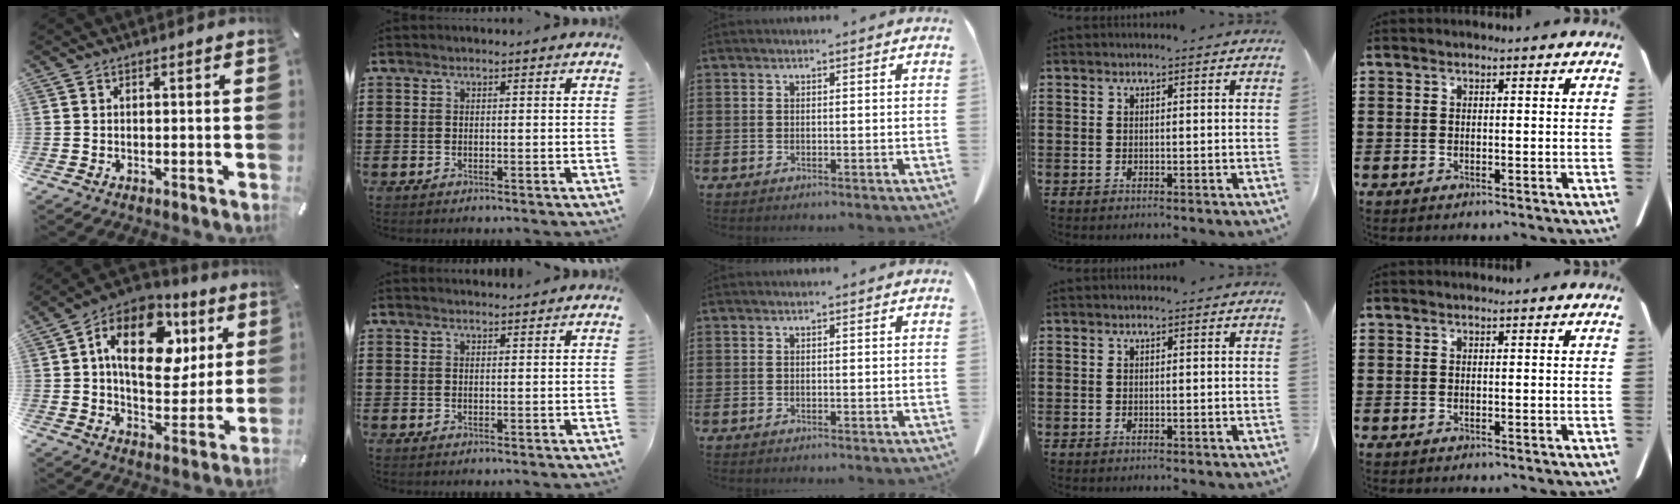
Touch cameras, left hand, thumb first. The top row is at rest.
{"thumb": {"total": 18.9, "force": [6.8, 12.1, 12.9], "torque": [-0.209, -0.016, 0.116]}, "index": {"total": 1.0, "force": [1.0, 0.0, 0.1], "torque": [-0.004, -0.002, 0.019]}}